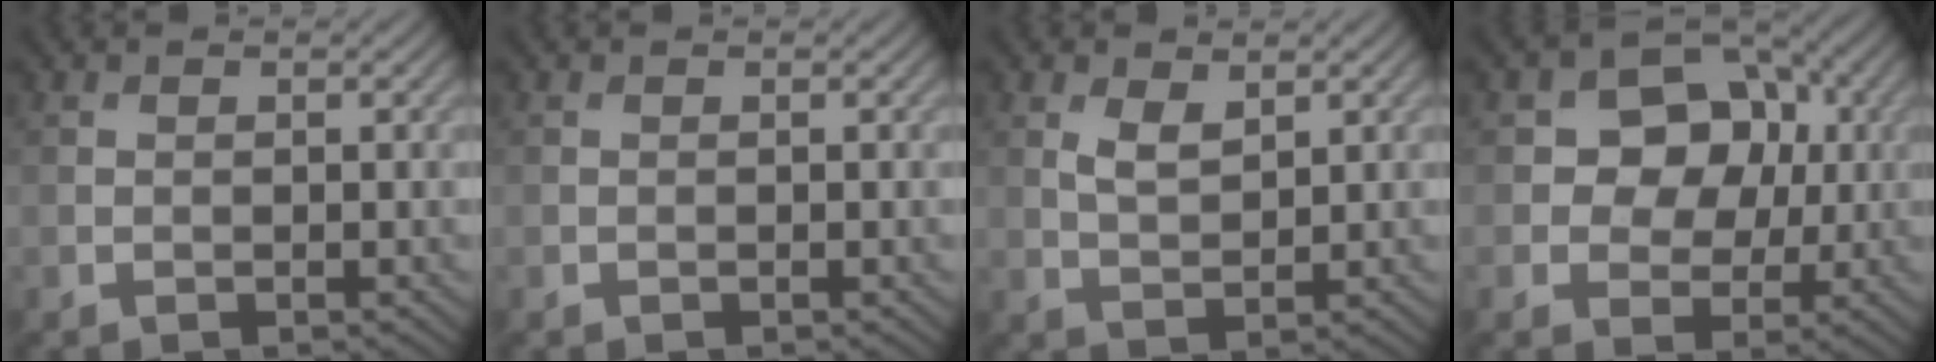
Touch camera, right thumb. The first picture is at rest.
{"total": 0.0}
{"total": 2.6, "force": [1.4, 1.2, 1.9], "torque": [-0.045, -0.005, 0.032]}
{"total": 8.3, "force": [1.3, 6.8, 4.7], "torque": [-0.080, 0.011, 0.001]}